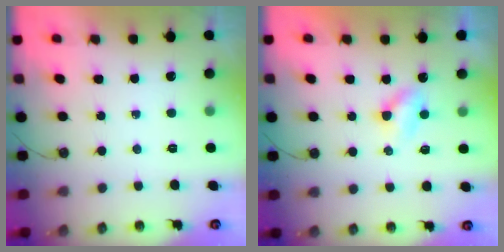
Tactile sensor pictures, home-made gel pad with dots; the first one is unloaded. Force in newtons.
{"total": 3.1, "press": 3.1, "slide": 0.4}